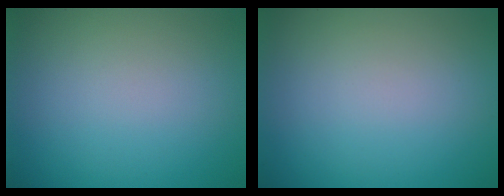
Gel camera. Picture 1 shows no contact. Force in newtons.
{"total": 0.0}